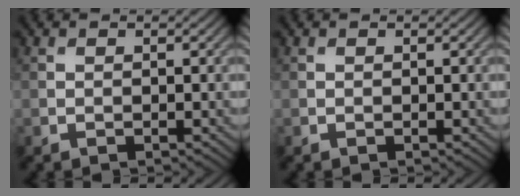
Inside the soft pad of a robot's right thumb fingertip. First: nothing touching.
{"total": 0.0}